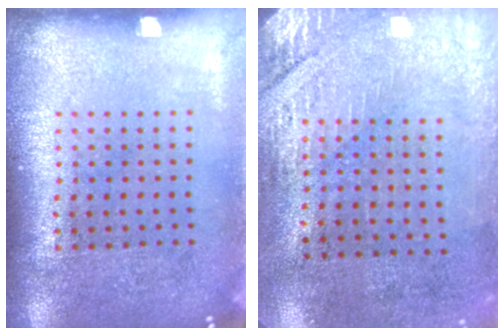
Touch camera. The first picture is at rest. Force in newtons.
{"total": 2.9, "press": 2.5, "slide": 1.5}